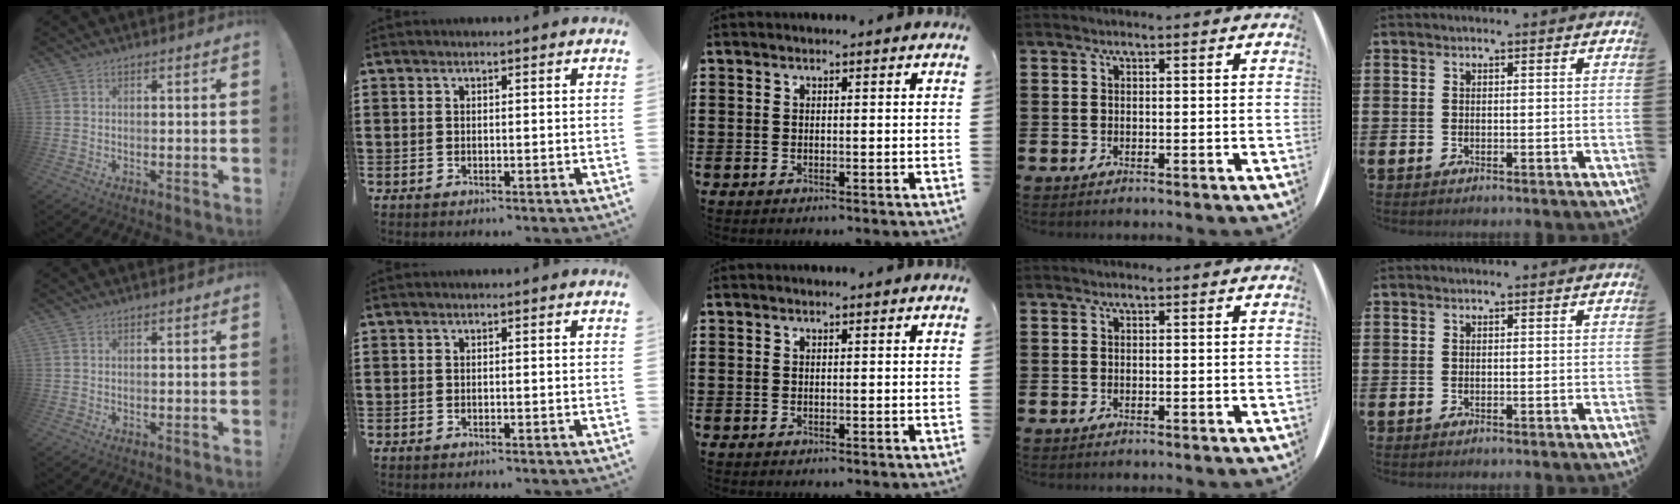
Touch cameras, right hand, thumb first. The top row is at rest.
{}